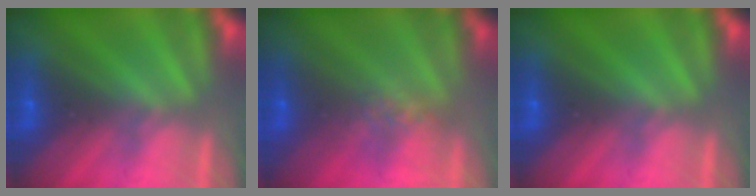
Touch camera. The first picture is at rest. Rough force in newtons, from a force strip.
{"total": 4.5}
{"total": 0.0}